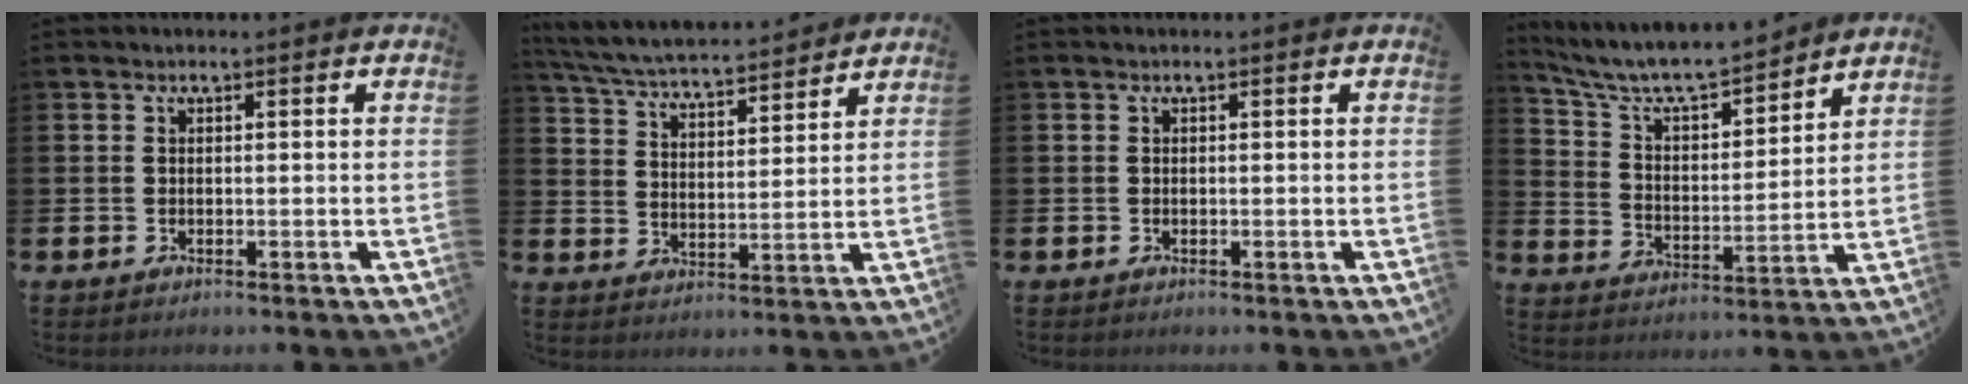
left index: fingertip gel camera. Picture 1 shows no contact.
{"total": 5.7, "force": [5.5, 0.5, 1.2], "torque": [-0.051, -0.041, 0.095]}
{"total": 0.0}
{"total": 7.6, "force": [7.1, 1.4, 2.3], "torque": [-0.084, -0.054, 0.122]}